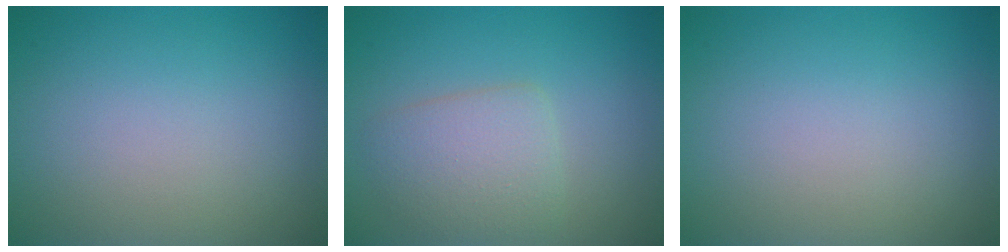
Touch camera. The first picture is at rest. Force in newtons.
{"total": 3.3, "press": 3.3, "slide": 0.2}
{"total": 0.0}